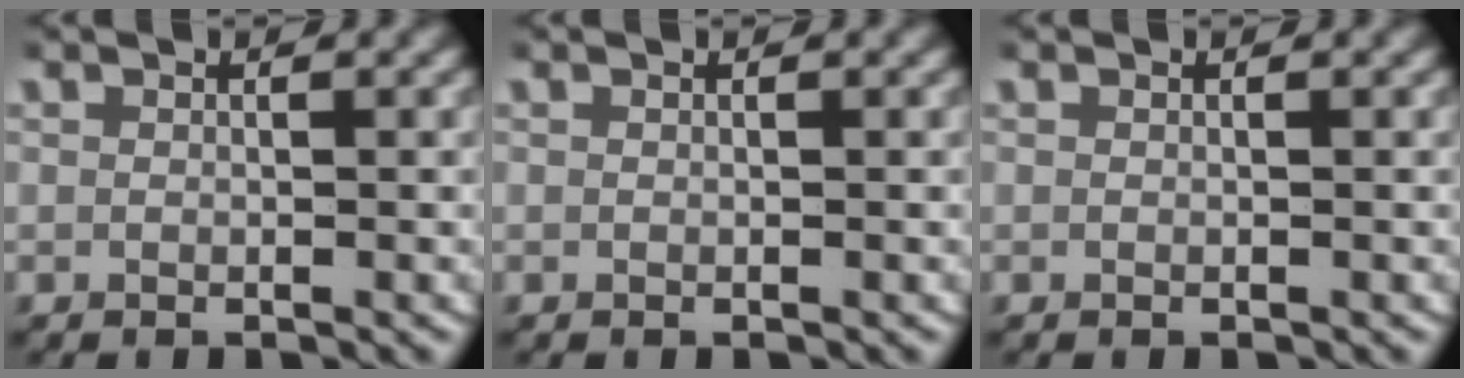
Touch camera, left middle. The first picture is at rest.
{"total": 0.0}
{"total": 0.0}